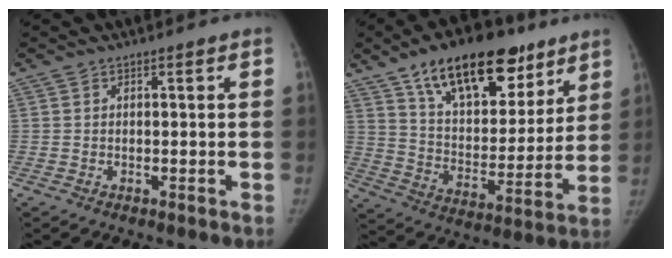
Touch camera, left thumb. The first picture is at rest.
{"total": 23.7, "force": [14.5, 11.6, 14.7], "torque": [-0.187, -0.043, 0.241]}